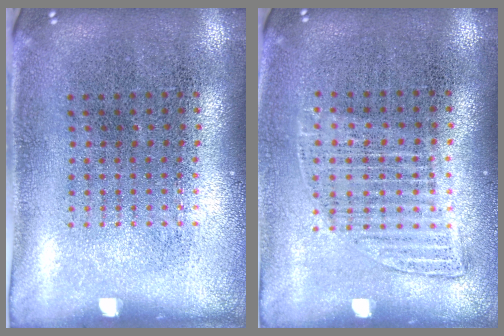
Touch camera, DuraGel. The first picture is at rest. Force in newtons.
{"total": 1.1, "press": 1.0, "slide": 0.5}